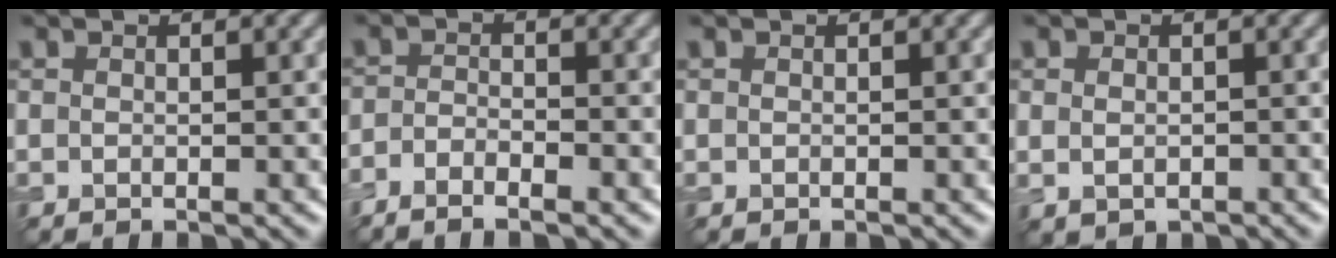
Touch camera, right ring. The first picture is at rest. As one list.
[{"total": 2.7, "force": [-2.0, 0.6, 1.7], "torque": [-0.040, -0.002, -0.042]}, {"total": 0.0}, {"total": 1.4, "force": [-0.2, 1.1, 1.0], "torque": [-0.017, -0.004, 0.002]}]